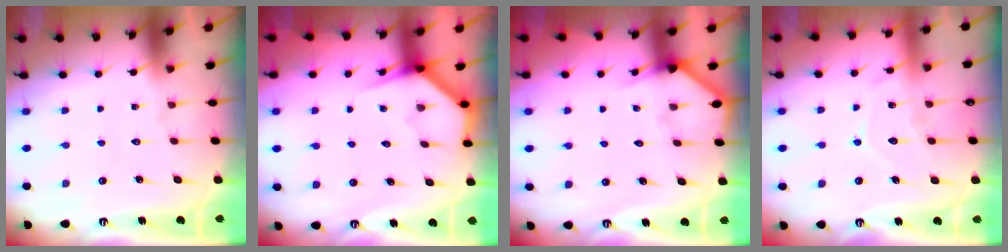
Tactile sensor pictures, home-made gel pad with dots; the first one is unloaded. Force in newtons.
{"total": 4.0, "press": 3.9, "slide": 0.2}
{"total": 4.9, "press": 4.8, "slide": 0.4}
{"total": 8.8, "press": 8.8, "slide": 0.9}